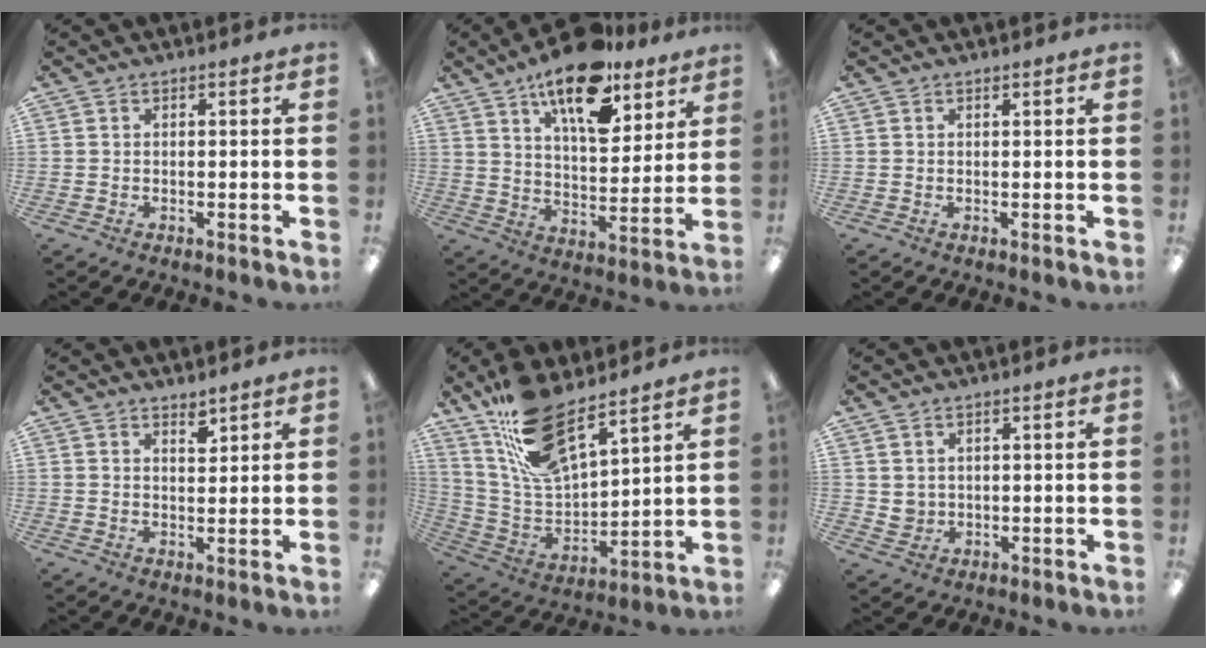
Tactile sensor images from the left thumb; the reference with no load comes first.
{"total": 17.6, "force": [12.1, 7.5, 10.4], "torque": [-0.161, -0.064, 0.205]}
{"total": 0.0}
{"total": 3.1, "force": [2.6, 1.1, 1.2], "torque": [-0.005, -0.018, 0.042]}
{"total": 17.2, "force": [12.8, 6.2, 9.8], "torque": [-0.202, -0.069, 0.233]}
{"total": 2.8, "force": [1.6, 2.3, 0.2], "torque": [-0.004, -0.005, 0.030]}